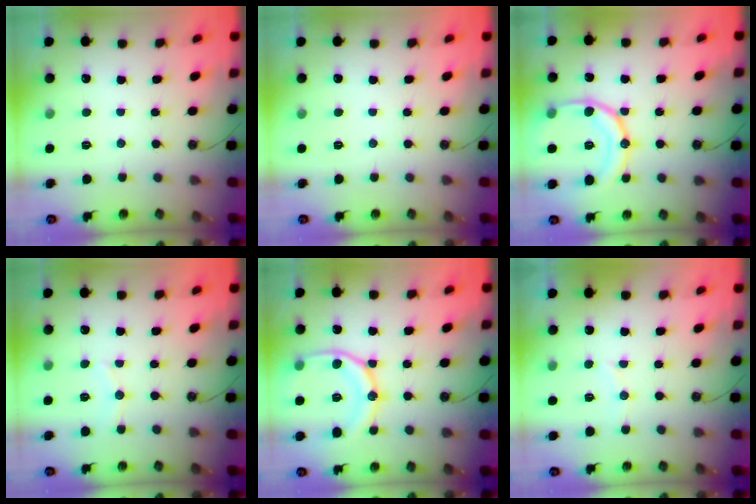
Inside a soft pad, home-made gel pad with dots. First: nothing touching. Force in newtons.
{"total": 0.0}
{"total": 16.6, "press": 16.6, "slide": 1.8}
{"total": 4.7, "press": 4.7, "slide": 0.5}
{"total": 16.9, "press": 16.8, "slide": 1.9}
{"total": 5.1, "press": 4.9, "slide": 1.2}